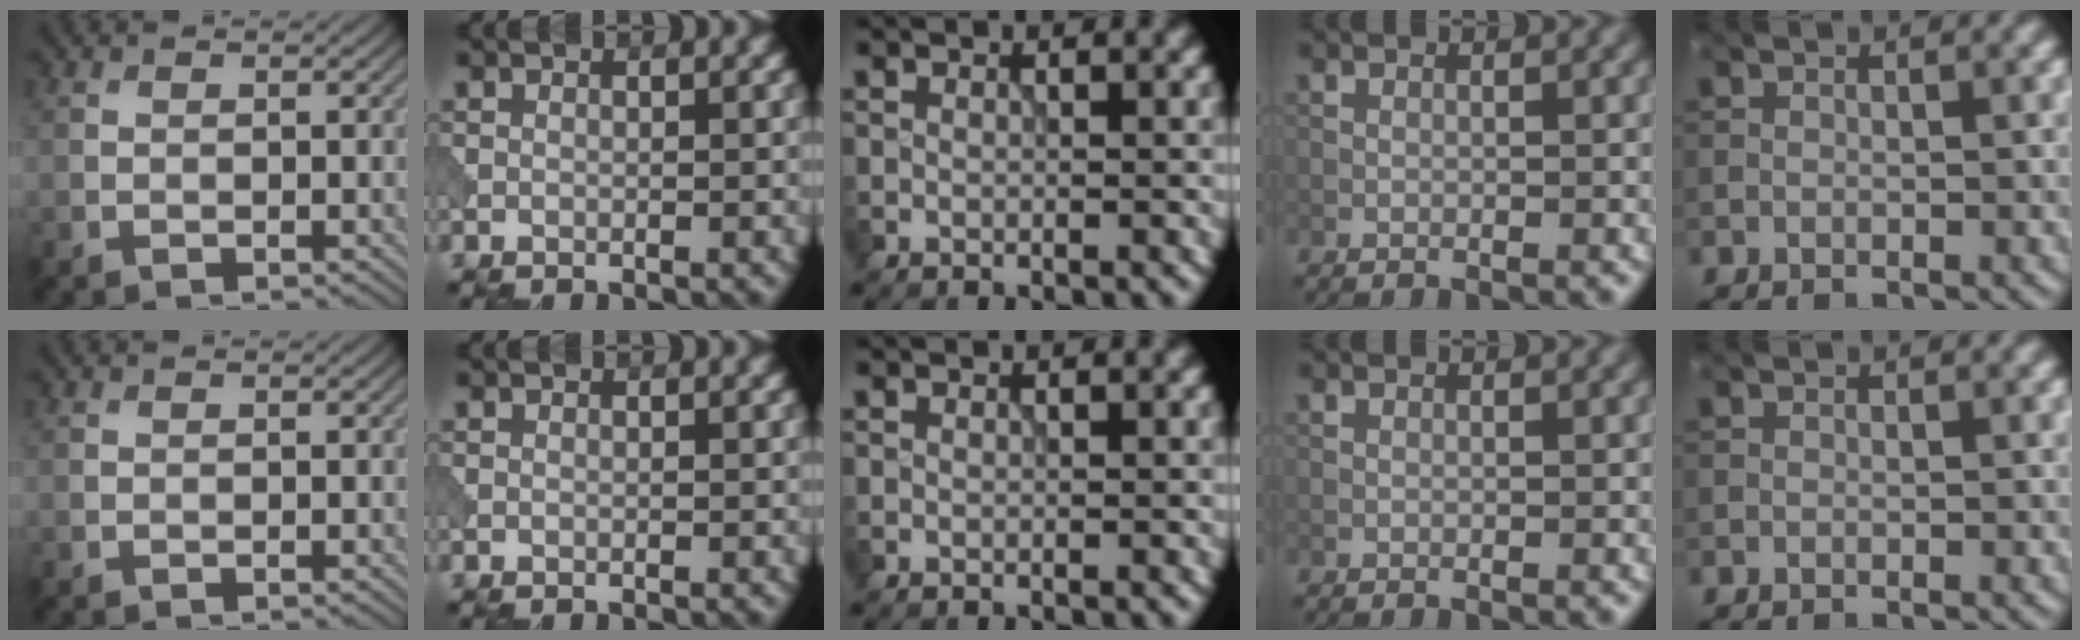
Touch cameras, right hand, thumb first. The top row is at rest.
{}